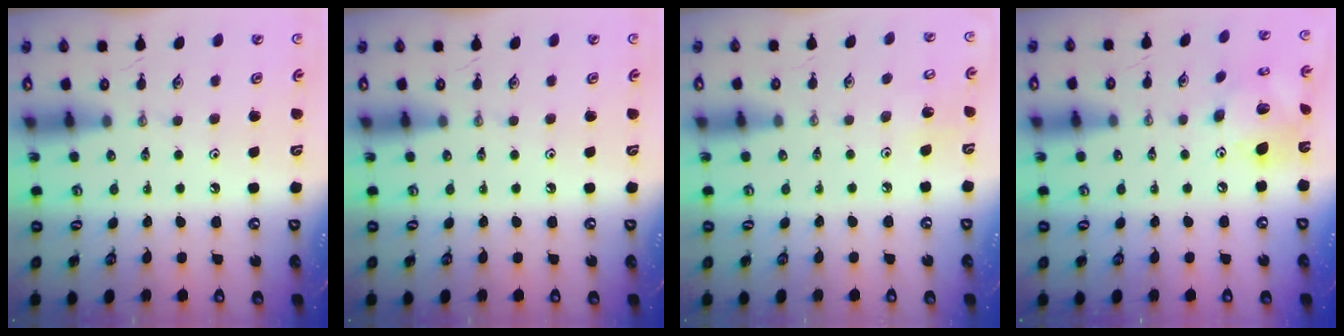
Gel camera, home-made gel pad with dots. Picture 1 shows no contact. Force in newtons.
{"total": 0.0}
{"total": 5.3, "press": 5.3, "slide": 0.3}
{"total": 13.4, "press": 13.3, "slide": 1.2}